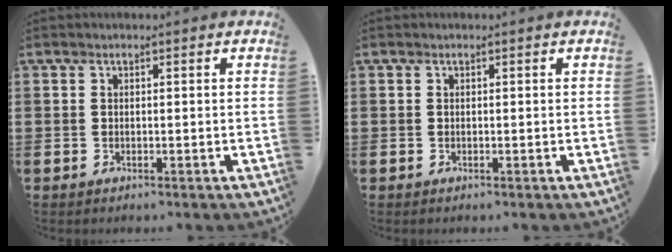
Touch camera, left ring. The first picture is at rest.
{"total": 0.0}